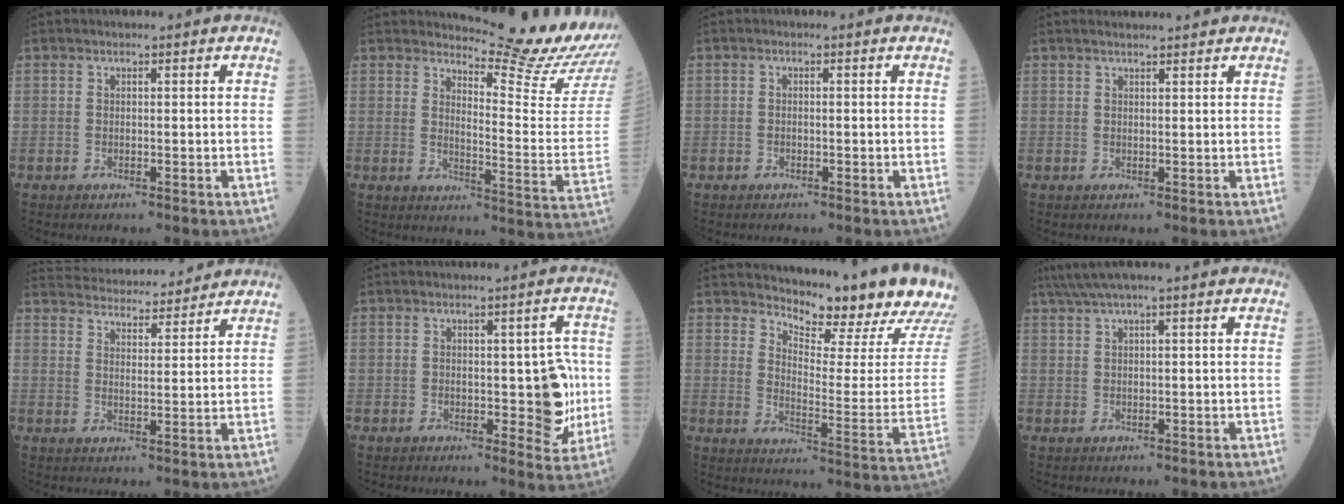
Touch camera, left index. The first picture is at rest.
{"total": 15.7, "force": [15.2, -1.9, 3.1], "torque": [-0.053, -0.128, 0.183]}
{"total": 0.0}
{"total": 3.9, "force": [3.7, 0.4, 1.1], "torque": [-0.016, 0.028, 0.058]}
{"total": 16.0, "force": [15.3, 2.6, 3.9], "torque": [-0.066, 0.033, 0.225]}
{"total": 6.4, "force": [-0.5, 3.1, 5.6], "torque": [-0.060, 0.007, 0.005]}
{"total": 16.6, "force": [15.2, 0.5, 6.7], "torque": [-0.107, -0.088, 0.194]}
{"total": 4.8, "force": [3.6, -0.4, 3.1], "torque": [-0.063, 0.034, 0.073]}